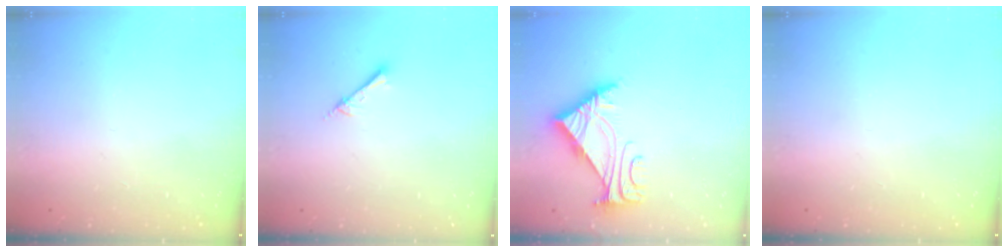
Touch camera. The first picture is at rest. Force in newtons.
{"total": 1.5, "press": 1.4, "slide": 0.2}
{"total": 6.1, "press": 6.1, "slide": 0.0}
{"total": 0.0}